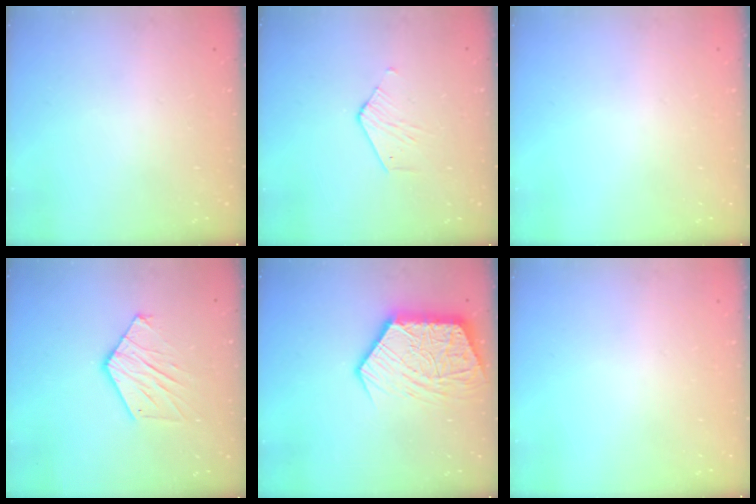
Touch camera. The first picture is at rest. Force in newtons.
{"total": 2.5, "press": 2.5, "slide": 0.2}
{"total": 0.0}
{"total": 10.9, "press": 10.9, "slide": 0.9}
{"total": 17.7, "press": 17.6, "slide": 1.7}
{"total": 0.0}